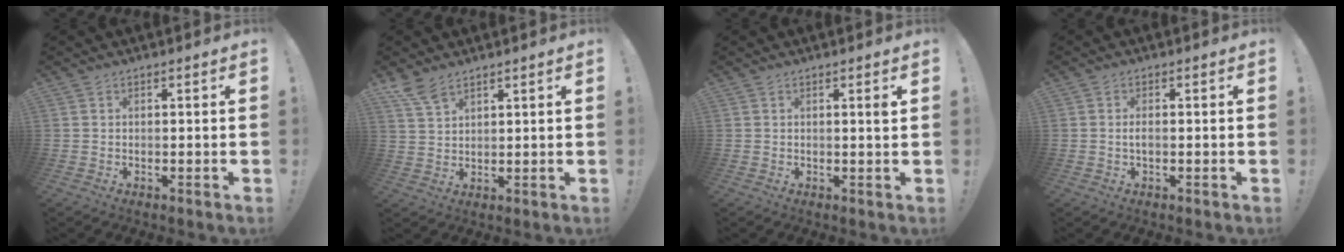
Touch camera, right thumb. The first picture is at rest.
{"total": 6.1, "force": [4.8, 2.2, 3.0], "torque": [-0.054, -0.026, 0.090]}
{"total": 1.3, "force": [0.6, -0.3, 1.1], "torque": [-0.011, -0.007, 0.008]}
{"total": 1.5, "force": [-0.4, 0.5, 1.4], "torque": [-0.025, 0.002, -0.006]}